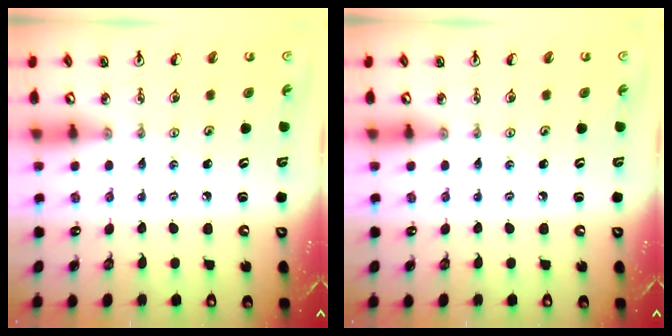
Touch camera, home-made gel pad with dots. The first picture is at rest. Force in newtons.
{"total": 0.0}